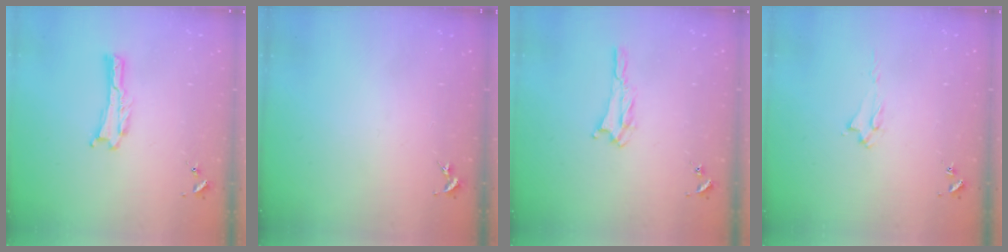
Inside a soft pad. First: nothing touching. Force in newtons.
{"total": 0.0}
{"total": 2.3, "press": 2.2, "slide": 0.4}
{"total": 1.9, "press": 1.8, "slide": 0.4}